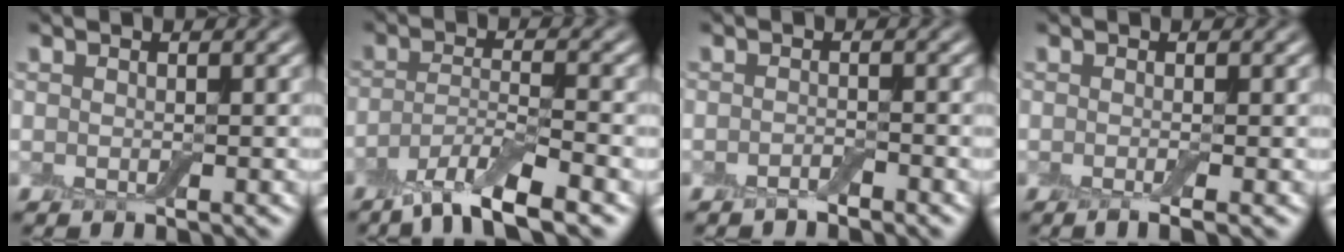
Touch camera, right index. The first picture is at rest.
{"total": 5.6, "force": [-3.9, 1.2, 3.9], "torque": [-0.067, -0.006, -0.079]}
{"total": 0.9, "force": [-0.8, 0.2, 0.3], "torque": [-0.006, 0.002, -0.015]}
{"total": 1.7, "force": [-0.7, 0.4, 1.5], "torque": [-0.020, -0.006, -0.014]}